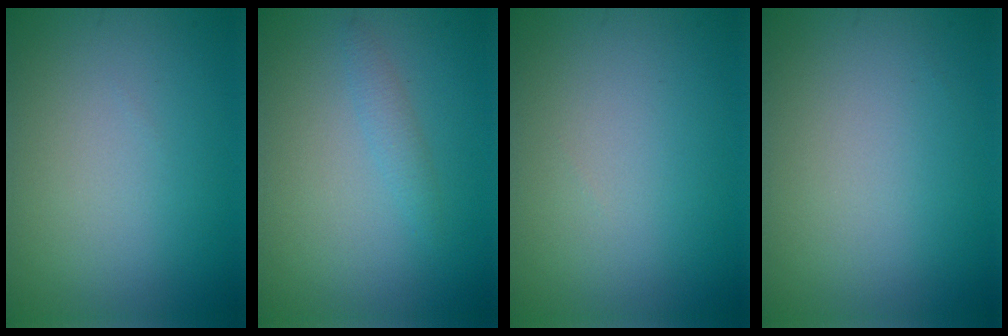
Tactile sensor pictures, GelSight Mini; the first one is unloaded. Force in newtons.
{"total": 1.2, "press": 1.2, "slide": 0.0}
{"total": 0.0}
{"total": 0.0}